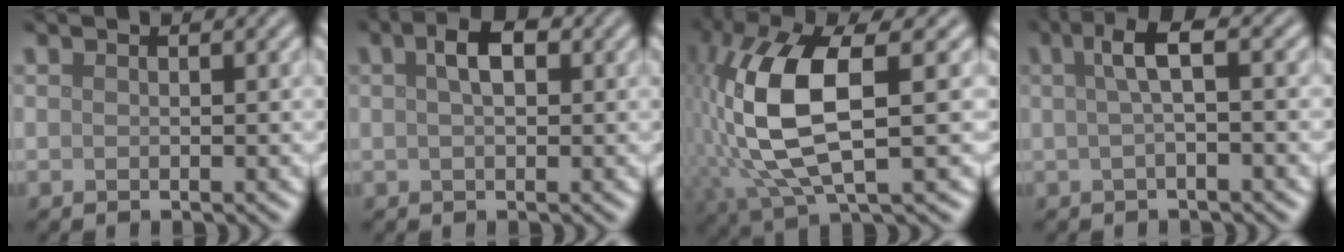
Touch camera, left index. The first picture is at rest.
{"total": 2.8, "force": [0.9, 1.4, 2.3], "torque": [-0.037, 0.008, 0.010]}
{"total": 10.9, "force": [0.7, 3.7, 10.2], "torque": [-0.219, 0.005, 0.014]}
{"total": 3.2, "force": [0.5, 0.7, 3.1], "torque": [-0.055, 0.011, 0.005]}